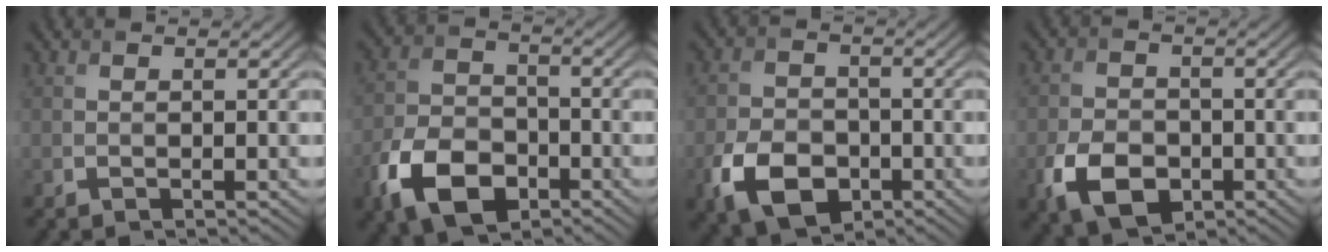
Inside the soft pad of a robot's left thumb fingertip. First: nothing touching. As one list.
[{"total": 10.1, "force": [-5.2, 6.3, 6.0], "torque": [-0.138, -0.015, -0.108]}, {"total": 8.2, "force": [-3.6, 5.5, 4.8], "torque": [-0.107, -0.016, -0.070]}, {"total": 7.4, "force": [-3.1, 4.9, 4.5], "torque": [-0.101, -0.016, -0.059]}]